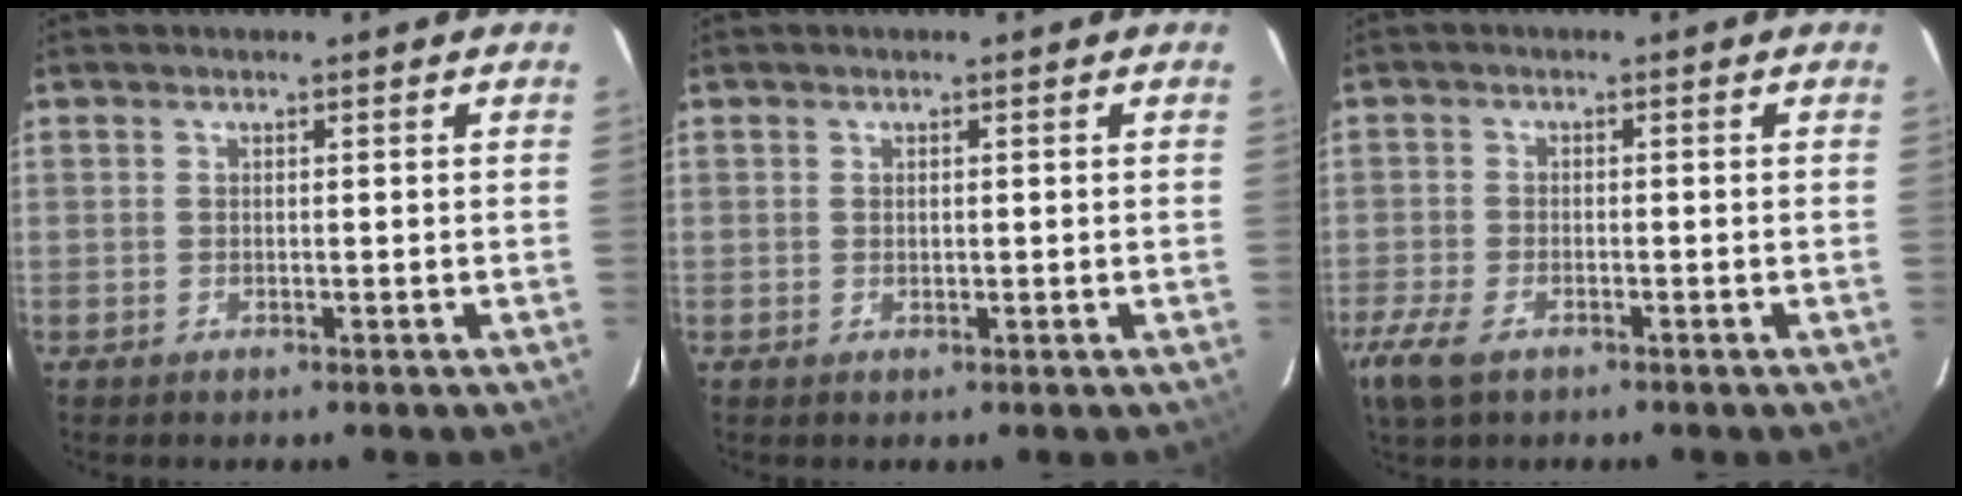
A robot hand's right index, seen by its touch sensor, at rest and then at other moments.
{"total": 0.7, "force": [0.2, 0.5, 0.5], "torque": [-0.008, 0.003, 0.005]}
{"total": 6.5, "force": [-4.2, 3.2, 3.9], "torque": [-0.108, -0.019, -0.079]}